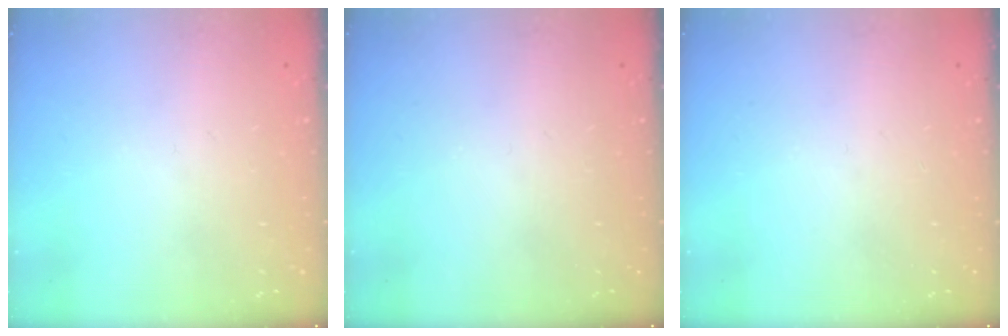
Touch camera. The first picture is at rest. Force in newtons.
{"total": 0.0}
{"total": 0.0}